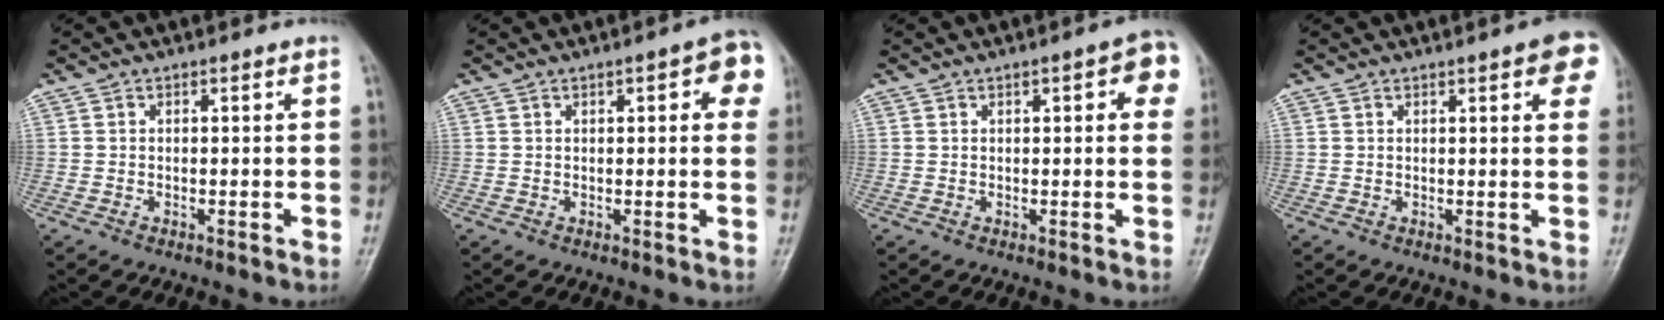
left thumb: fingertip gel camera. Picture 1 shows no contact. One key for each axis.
{"total": 6.9, "fx": 2.4, "fy": 2.4, "fz": 6.0, "tx": -0.048, "ty": 0.005, "tz": 0.020}
{"total": 6.4, "fx": 2.2, "fy": 2.2, "fz": 5.6, "tx": -0.044, "ty": 0.005, "tz": 0.017}
{"total": 6.8, "fx": 3.1, "fy": 1.8, "fz": 5.7, "tx": -0.049, "ty": -0.004, "tz": 0.031}